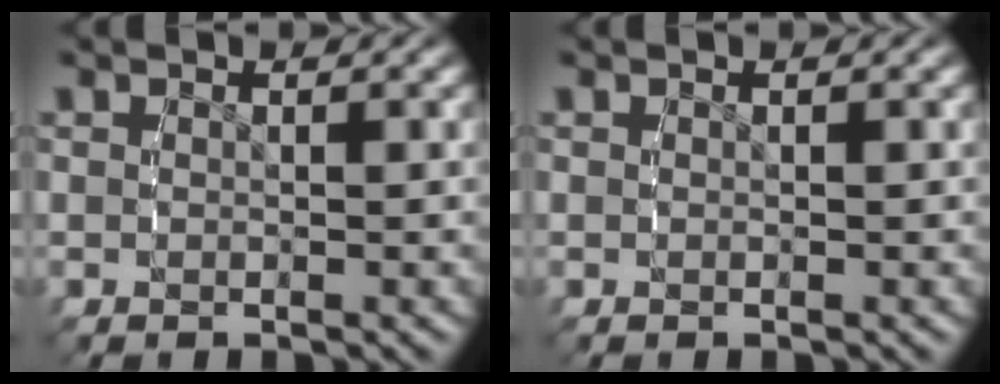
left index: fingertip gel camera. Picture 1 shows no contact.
{"total": 0.0}